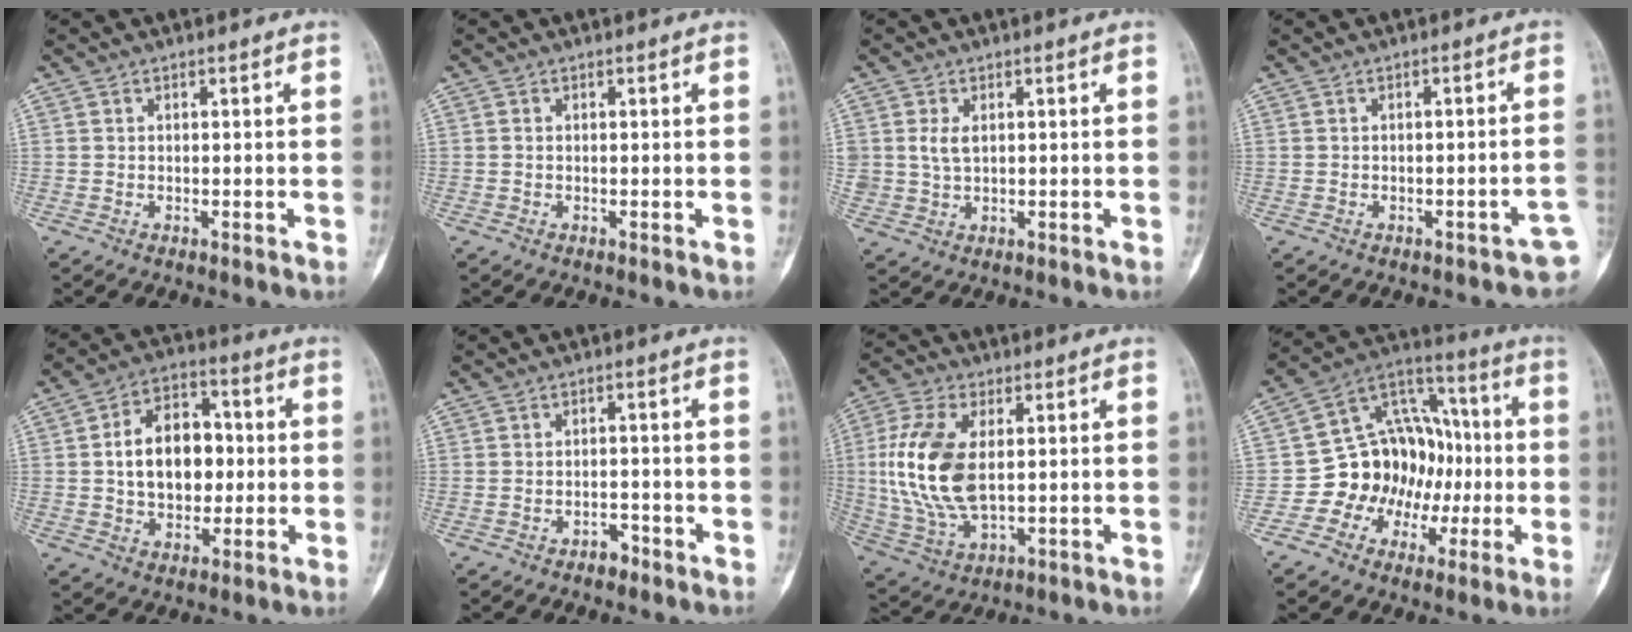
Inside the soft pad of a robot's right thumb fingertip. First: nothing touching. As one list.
[{"total": 0.0}, {"total": 3.0, "force": [0.6, 1.9, 2.2], "torque": [-0.039, -0.003, 0.017]}, {"total": 4.4, "force": [-2.3, 1.6, 3.4], "torque": [-0.022, 0.020, -0.024]}, {"total": 13.6, "force": [0.4, 9.3, 10.0], "torque": [-0.130, 0.023, 0.005]}, {"total": 2.3, "force": [-1.7, 1.3, 0.9], "torque": [-0.009, 0.013, -0.023]}, {"total": 15.5, "force": [1.2, 8.3, 13.1], "torque": [-0.281, -0.006, 0.029]}, {"total": 16.7, "force": [-2.4, 13.9, 8.9], "torque": [-0.073, 0.057, -0.038]}]